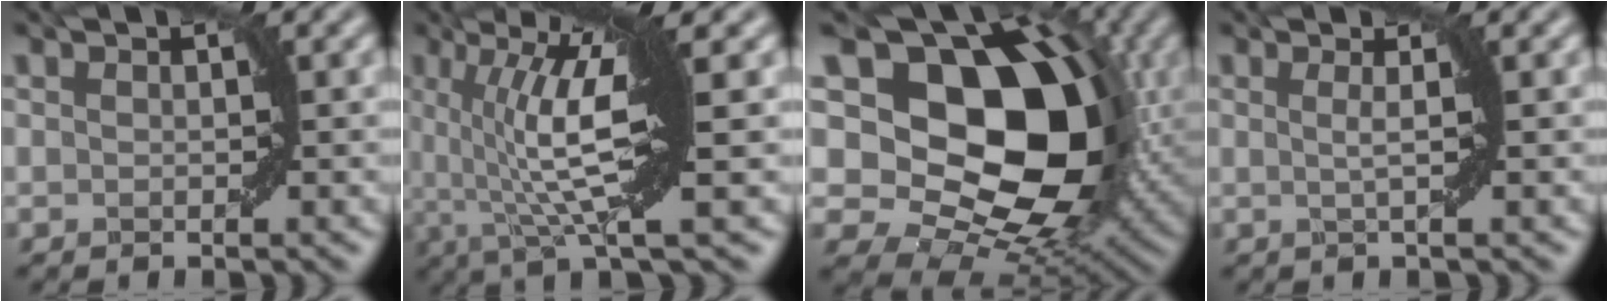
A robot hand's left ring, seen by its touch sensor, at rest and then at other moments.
{"total": 8.6, "force": [1.2, 1.6, 8.3], "torque": [-0.145, 0.005, 0.022]}
{"total": 15.5, "force": [3.1, 10.7, 10.8], "torque": [-0.144, 0.006, 0.057]}
{"total": 1.6, "force": [0.2, 0.3, 1.6], "torque": [-0.032, 0.003, -0.003]}